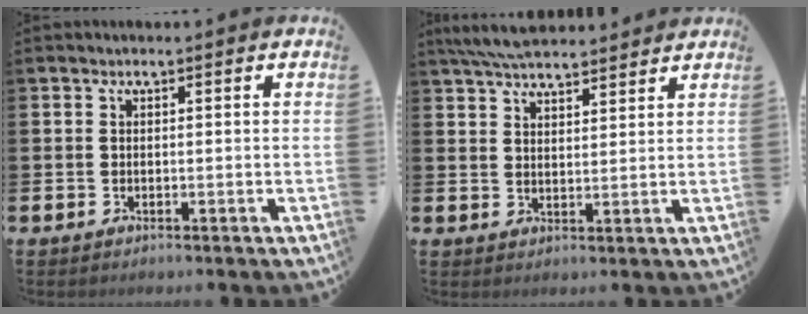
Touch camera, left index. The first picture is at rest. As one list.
[{"total": 6.1, "force": [5.8, 0.9, 1.6], "torque": [-0.054, -0.019, 0.109]}]